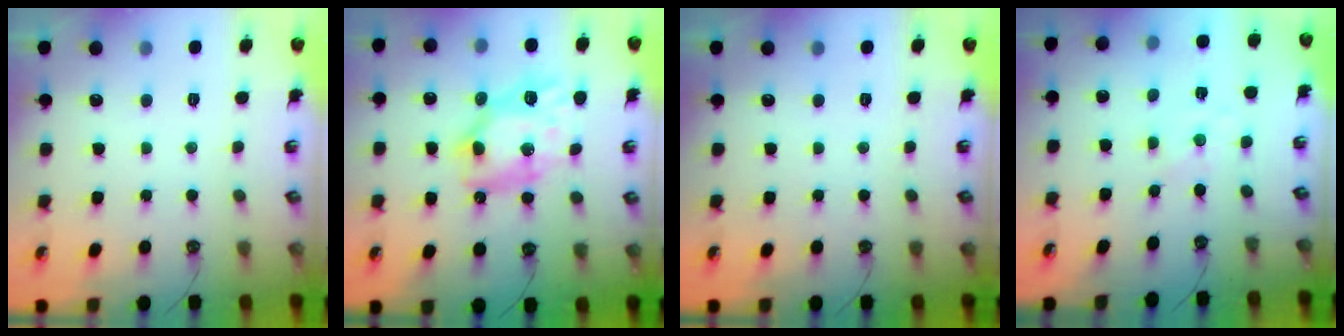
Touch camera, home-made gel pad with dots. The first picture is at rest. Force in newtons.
{"total": 12.8, "press": 12.7, "slide": 1.3}
{"total": 0.0}
{"total": 1.1, "press": 1.1, "slide": 0.2}